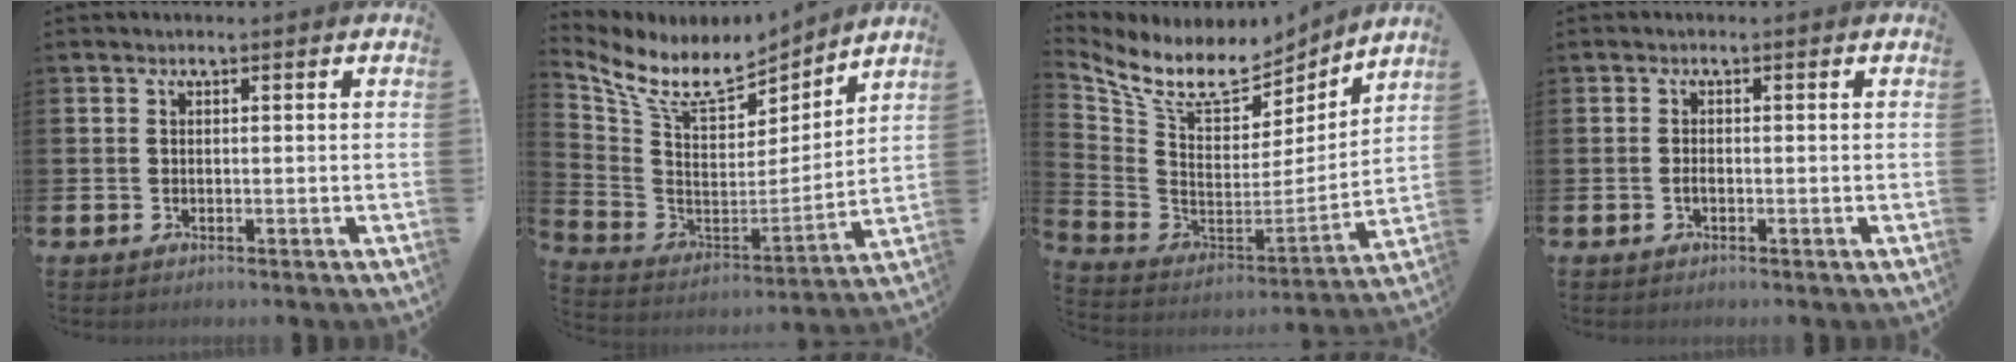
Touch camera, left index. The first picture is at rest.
{"total": 10.0, "force": [8.4, 3.9, 4.0], "torque": [-0.118, -0.053, 0.148]}
{"total": 10.3, "force": [8.5, 4.2, 4.1], "torque": [-0.115, -0.057, 0.146]}
{"total": 0.8, "force": [-0.4, 0.4, 0.6], "torque": [-0.013, 0.000, -0.007]}